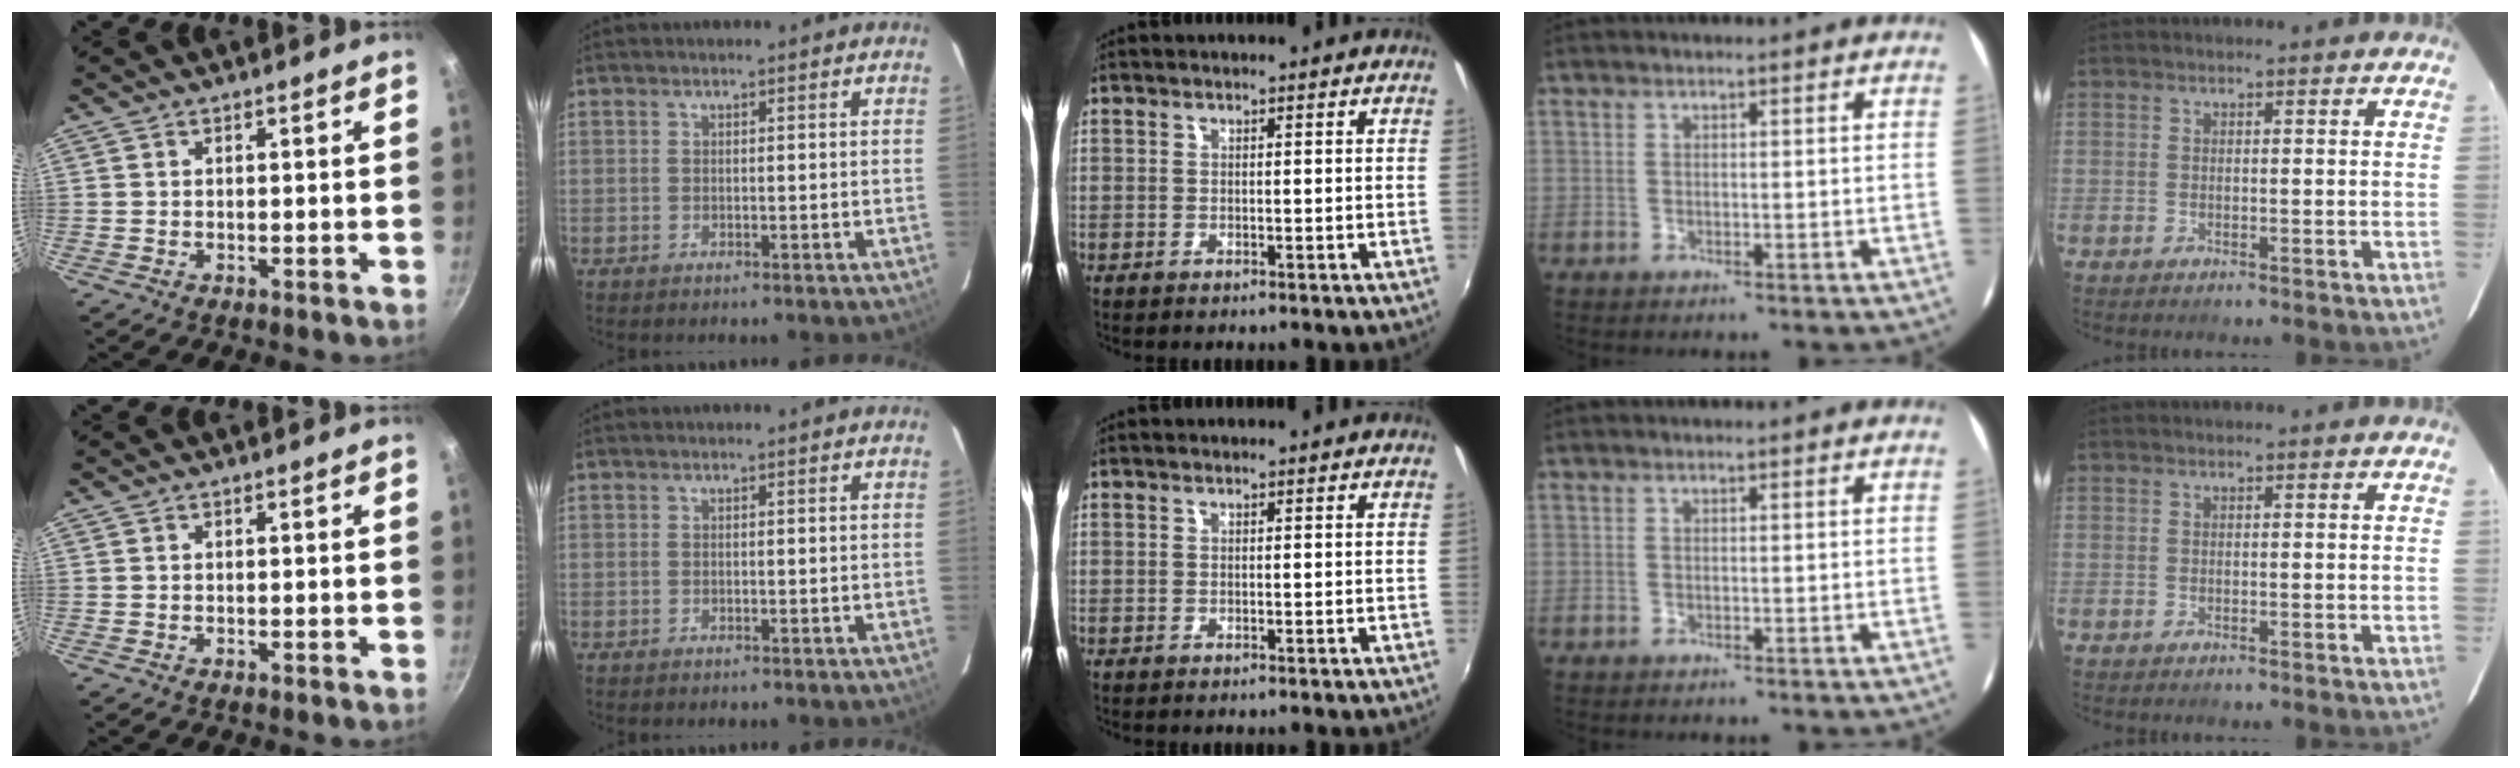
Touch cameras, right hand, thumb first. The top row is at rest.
{}